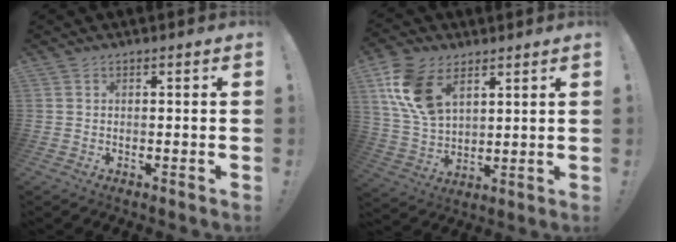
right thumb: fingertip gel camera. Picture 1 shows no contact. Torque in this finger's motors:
{"motor_torque": [0.14, 0.40, 1.53, 0.48, 0.12]}